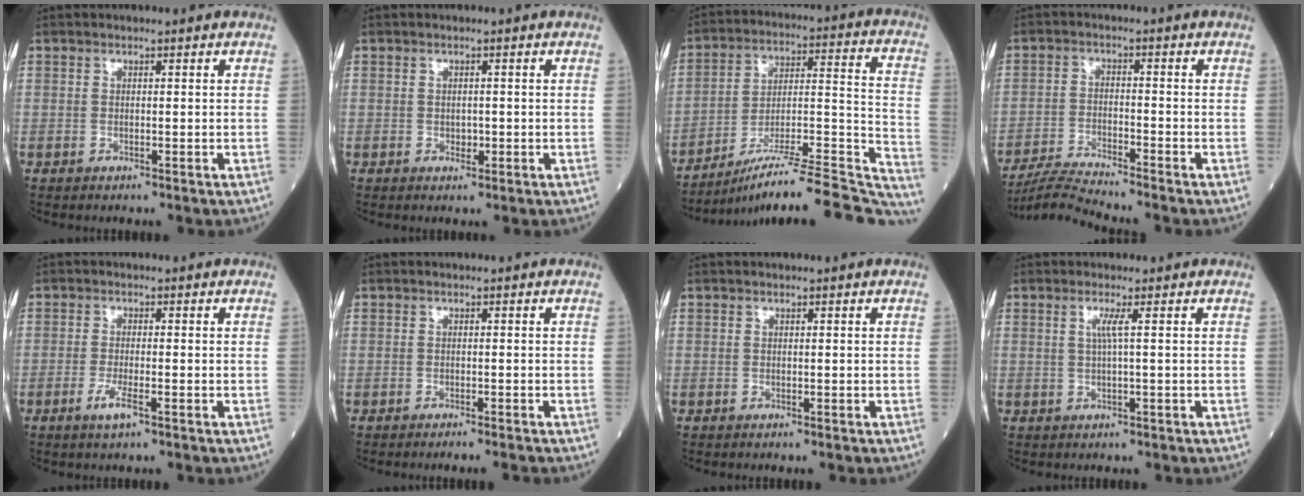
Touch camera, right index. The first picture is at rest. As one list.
[{"total": 1.1, "force": [-0.2, 0.8, 0.7], "torque": [-0.011, 0.000, -0.001]}, {"total": 25.1, "force": [-22.1, 1.0, 11.9], "torque": [-0.113, 0.011, -0.325]}, {"total": 5.7, "force": [-5.3, -1.9, 1.0], "torque": [-0.028, -0.019, -0.104]}, {"total": 2.8, "force": [-1.5, 0.2, 2.4], "torque": [-0.053, -0.005, -0.030]}, {"total": 3.1, "force": [-2.9, -0.4, 1.1], "torque": [-0.008, -0.003, -0.039]}, {"total": 0.0}, {"total": 1.7, "force": [0.3, -0.6, 1.6], "torque": [-0.037, 0.000, 0.007]}]